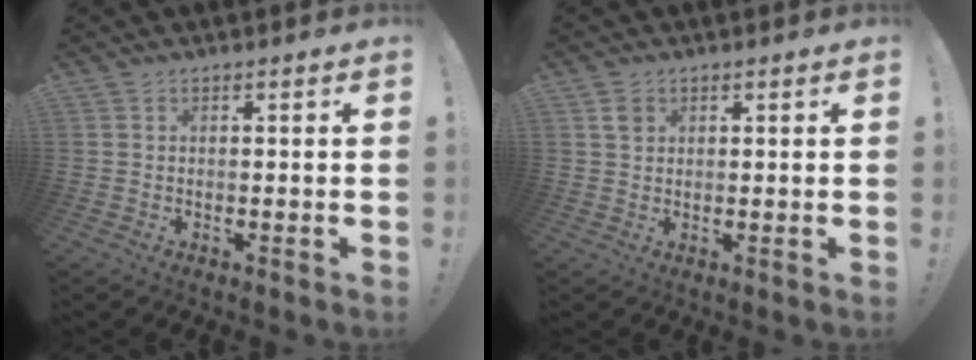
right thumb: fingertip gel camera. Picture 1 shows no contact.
{"total": 2.1, "force": [1.1, 1.5, 0.8], "torque": [0.005, -0.008, 0.017]}